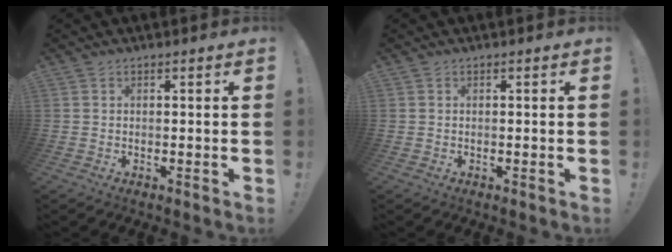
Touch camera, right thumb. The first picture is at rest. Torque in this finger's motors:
{"motor_torque": [-0.13, -0.22, -0.09, 0.12, 0.00]}